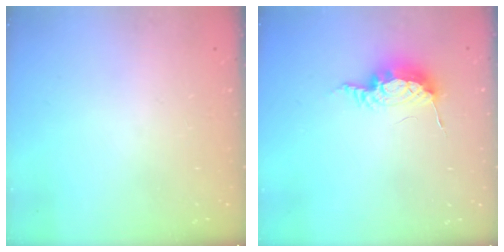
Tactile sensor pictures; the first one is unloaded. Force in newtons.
{"total": 8.5, "press": 8.4, "slide": 1.1}